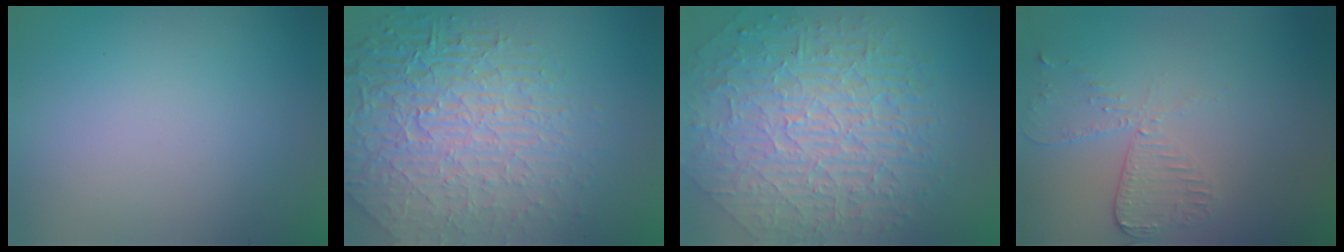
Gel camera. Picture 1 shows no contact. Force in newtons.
{"total": 9.0, "press": 6.0, "slide": 6.6}
{"total": 10.1, "press": 6.6, "slide": 7.6}
{"total": 2.9, "press": 2.6, "slide": 1.4}